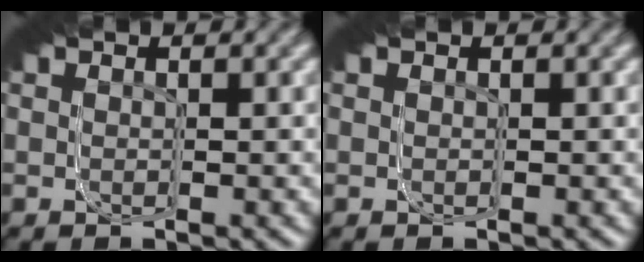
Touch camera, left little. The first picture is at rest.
{"total": 0.0}